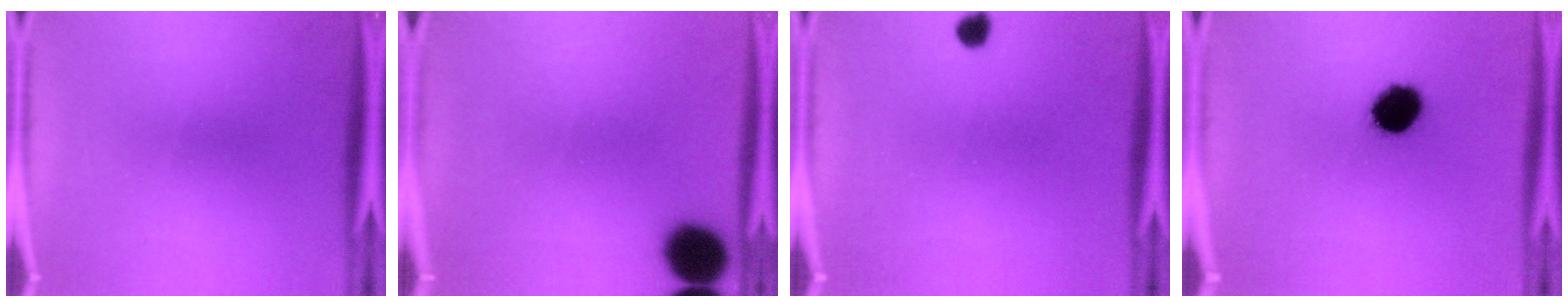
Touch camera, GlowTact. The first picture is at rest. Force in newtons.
{"total": 10.4}
{"total": 2.0}
{"total": 10.0}